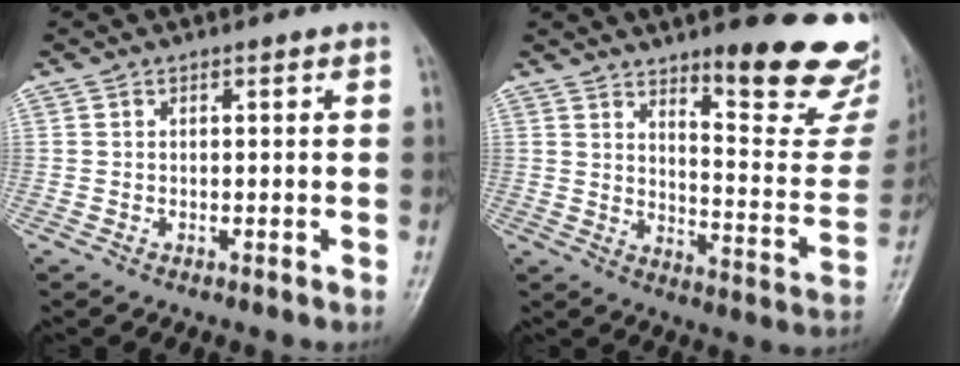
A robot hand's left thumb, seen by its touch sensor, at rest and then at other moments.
{"total": 21.2, "force": [14.9, 5.7, 14.1], "torque": [-0.137, -0.111, 0.199]}